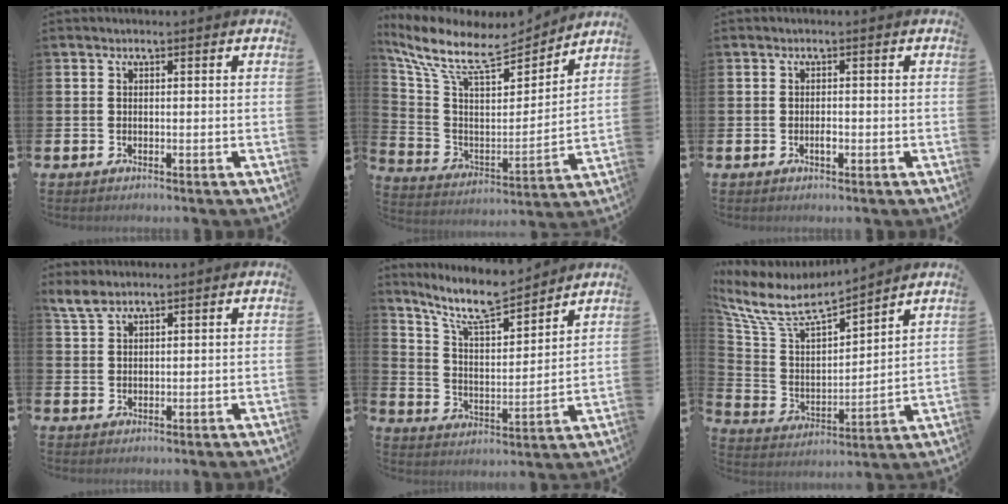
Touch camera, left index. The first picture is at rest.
{"total": 10.5, "force": [8.8, 3.3, 4.7], "torque": [-0.126, -0.059, 0.147]}
{"total": 1.0, "force": [-0.3, 0.4, 0.8], "torque": [-0.011, -0.003, -0.007]}
{"total": 3.2, "force": [2.7, 1.1, 1.4], "torque": [-0.021, -0.005, 0.046]}
{"total": 9.5, "force": [8.4, 1.9, 4.0], "torque": [-0.109, -0.045, 0.149]}
{"total": 7.1, "force": [6.5, 1.8, 2.3], "torque": [-0.080, -0.048, 0.109]}